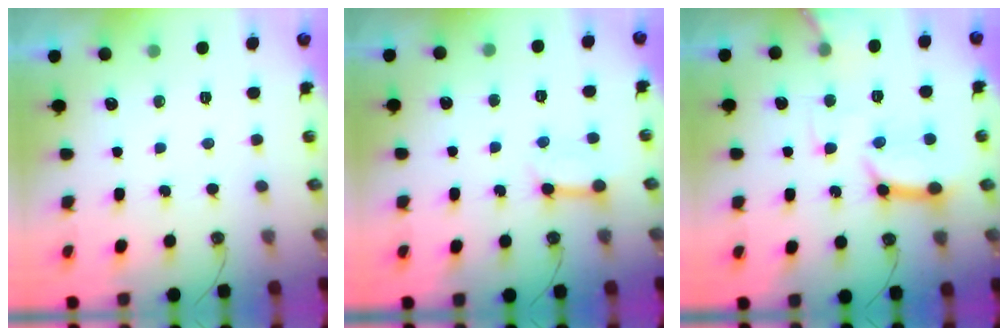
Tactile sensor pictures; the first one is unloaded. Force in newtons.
{"total": 7.8, "press": 7.8, "slide": 1.1}
{"total": 14.3, "press": 14.2, "slide": 1.5}